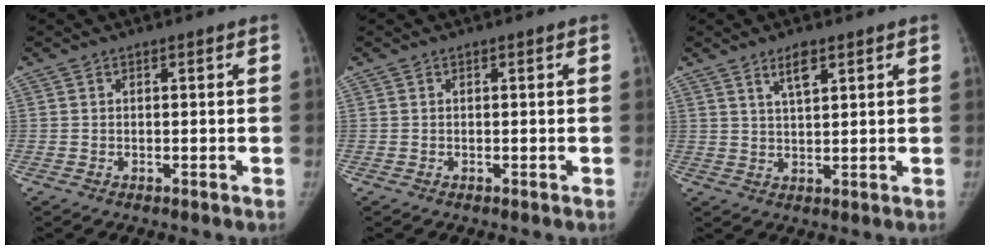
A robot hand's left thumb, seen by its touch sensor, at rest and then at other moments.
{"total": 0.0}
{"total": 4.3, "force": [2.6, 1.4, 3.1], "torque": [-0.050, -0.015, 0.050]}